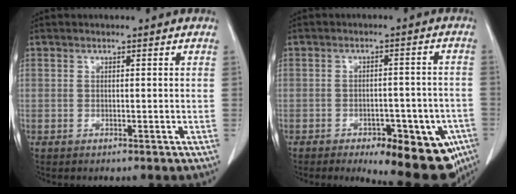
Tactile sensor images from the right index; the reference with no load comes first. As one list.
[{"total": 16.0, "force": [-9.6, 6.6, 11.0], "torque": [-0.082, 0.007, -0.116]}]